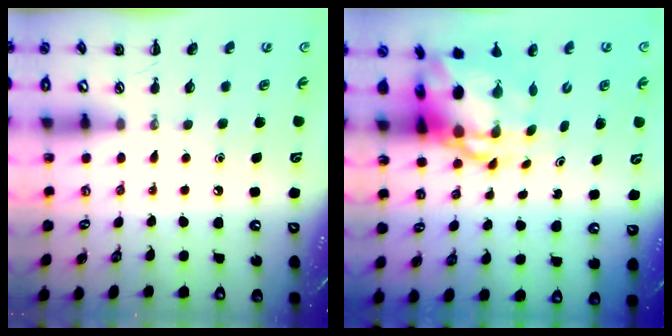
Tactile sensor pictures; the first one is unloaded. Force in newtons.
{"total": 9.2, "press": 8.9, "slide": 2.3}